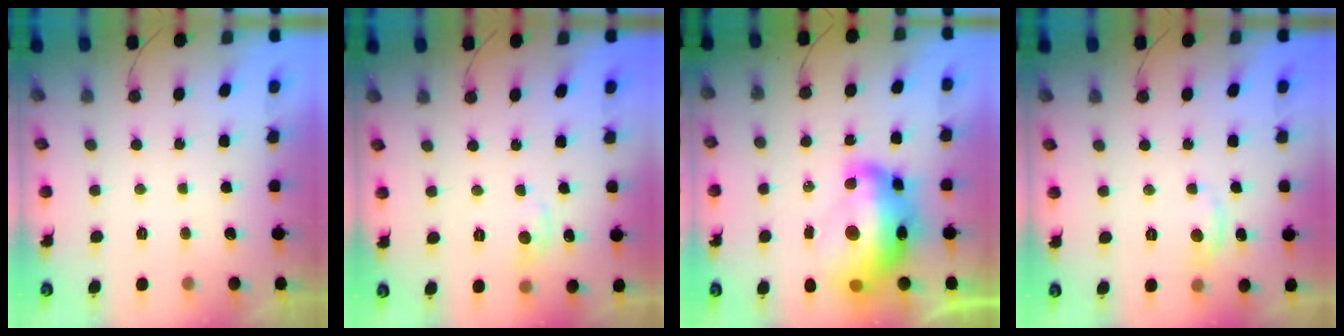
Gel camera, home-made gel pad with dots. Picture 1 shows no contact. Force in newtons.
{"total": 4.5, "press": 4.4, "slide": 0.6}
{"total": 21.7, "press": 21.7, "slide": 1.5}
{"total": 3.3, "press": 3.3, "slide": 0.1}